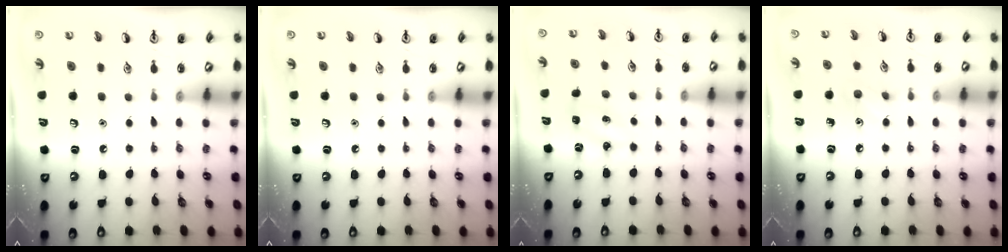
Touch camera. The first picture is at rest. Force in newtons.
{"total": 0.0}
{"total": 3.2, "press": 3.0, "slide": 1.1}
{"total": 5.1, "press": 4.8, "slide": 1.6}